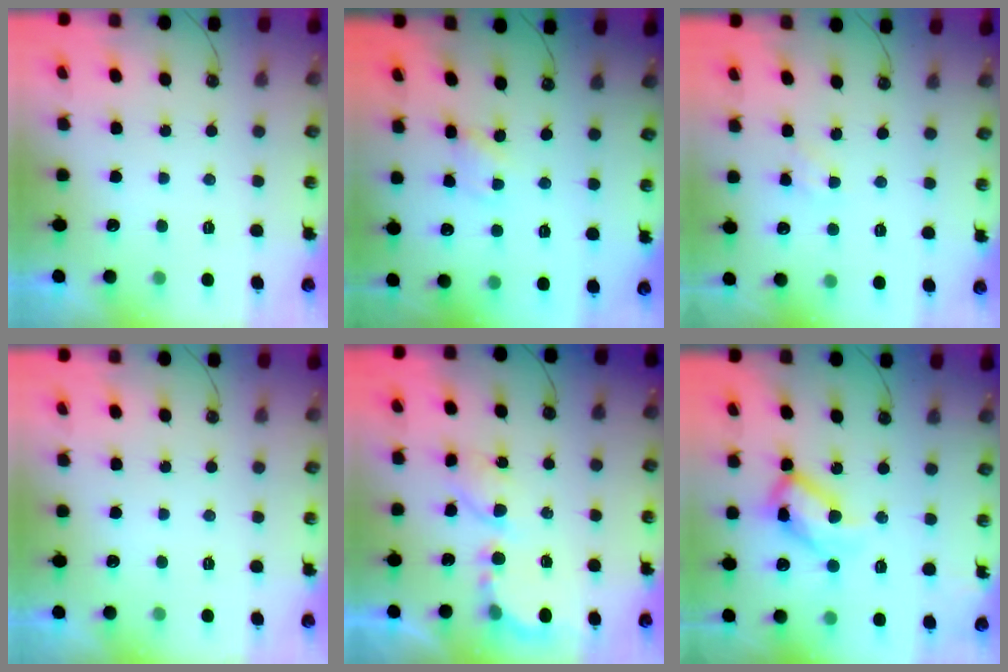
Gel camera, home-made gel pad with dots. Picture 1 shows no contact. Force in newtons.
{"total": 1.8, "press": 1.8, "slide": 0.2}
{"total": 1.6, "press": 1.6, "slide": 0.3}
{"total": 0.0}
{"total": 6.4, "press": 6.3, "slide": 0.5}
{"total": 15.8, "press": 15.7, "slide": 2.2}